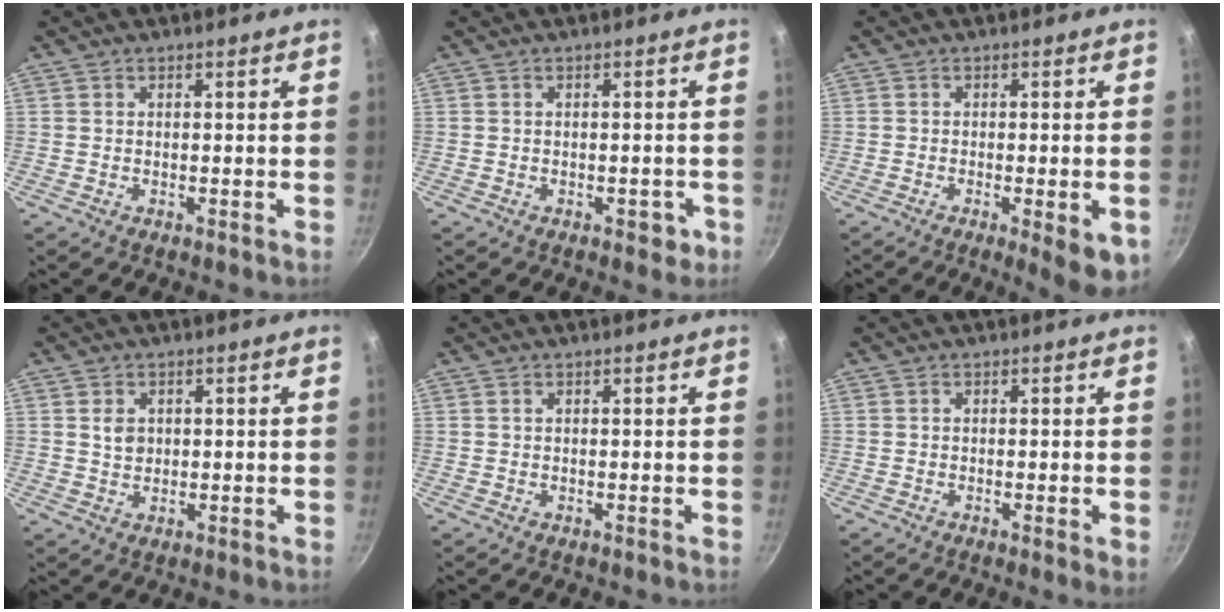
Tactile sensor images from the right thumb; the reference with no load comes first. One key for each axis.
{"total": 2.6, "fx": -1.1, "fy": 1.6, "fz": 1.7, "tx": -0.003, "ty": 0.016, "tz": -0.005}
{"total": 7.3, "fx": -2.6, "fy": 1.7, "fz": 6.7, "tx": -0.075, "ty": 0.000, "tz": -0.031}
{"total": 3.0, "fx": 0.7, "fy": 2.4, "fz": 1.7, "tx": -0.020, "ty": -0.002, "tz": 0.013}
{"total": 0.0}
{"total": 1.9, "fx": -0.4, "fy": 0.2, "fz": 1.8, "tx": -0.028, "ty": -0.008, "tz": -0.009}